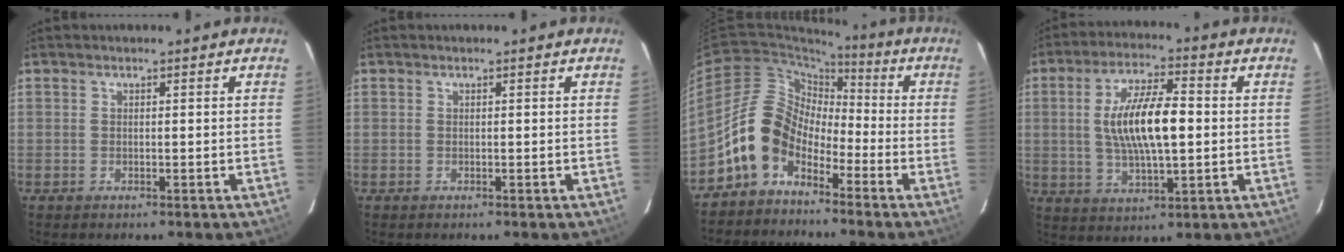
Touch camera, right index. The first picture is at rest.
{"total": 0.0}
{"total": 11.1, "force": [-6.2, 7.6, 5.3], "torque": [-0.099, 0.026, -0.119]}
{"total": 13.1, "force": [0.7, 4.4, 12.4], "torque": [-0.230, 0.005, 0.017]}